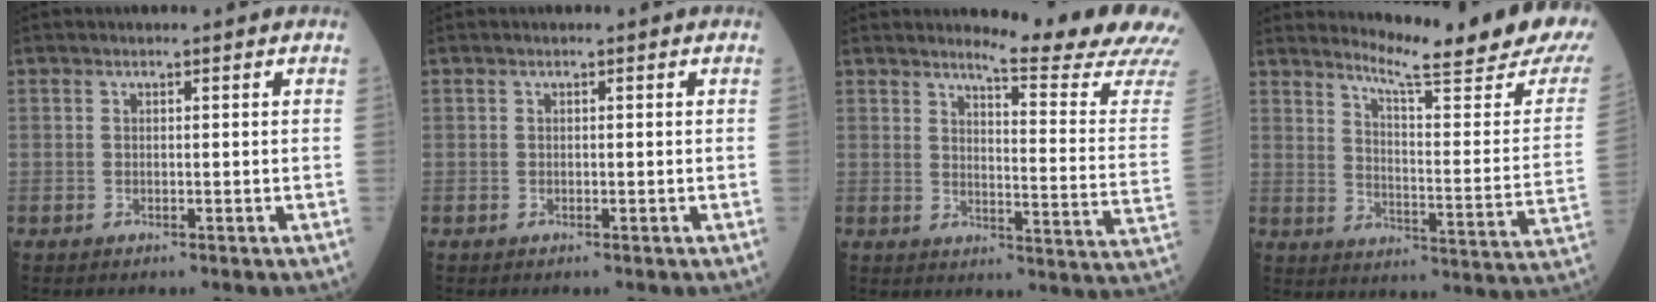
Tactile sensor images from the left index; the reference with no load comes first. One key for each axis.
{"total": 0.0}
{"total": 15.1, "fx": 14.4, "fy": -2.2, "fz": 3.9, "tx": -0.058, "ty": -0.128, "tz": 0.160}
{"total": 18.7, "fx": 16.5, "fy": -1.0, "fz": 8.8, "tx": -0.131, "ty": -0.101, "tz": 0.209}